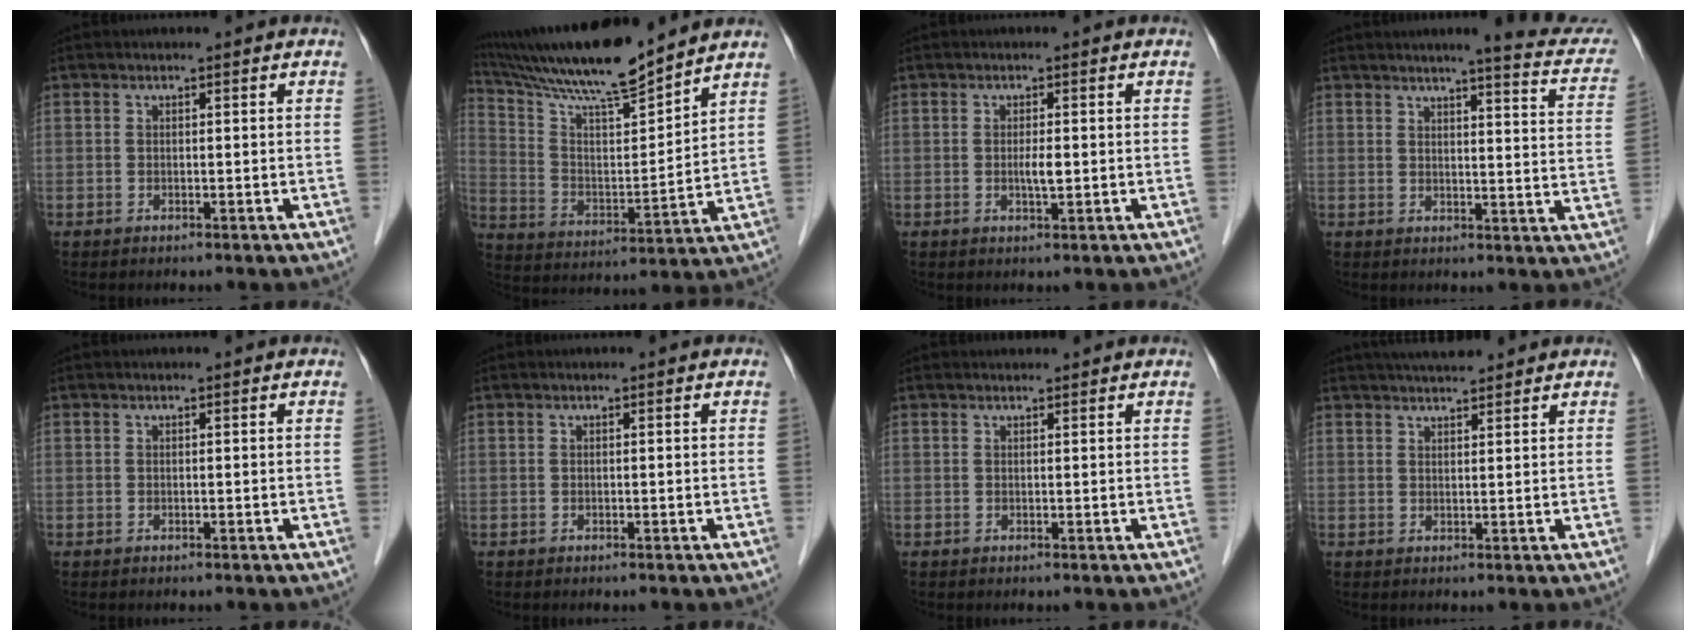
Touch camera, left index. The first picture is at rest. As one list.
[{"total": 17.2, "force": [15.1, 0.3, 8.2], "torque": [-0.155, 0.007, 0.265]}, {"total": 2.0, "force": [0.0, 0.2, 2.0], "torque": [-0.038, -0.002, 0.000]}, {"total": 12.5, "force": [10.6, 0.8, 6.6], "torque": [-0.067, -0.021, 0.100]}, {"total": 0.0}, {"total": 0.0}, {"total": 1.9, "force": [1.8, 0.2, 0.6], "torque": [-0.015, 0.020, 0.026]}, {"total": 7.3, "force": [6.4, 0.9, 3.4], "torque": [-0.053, 0.029, 0.096]}]